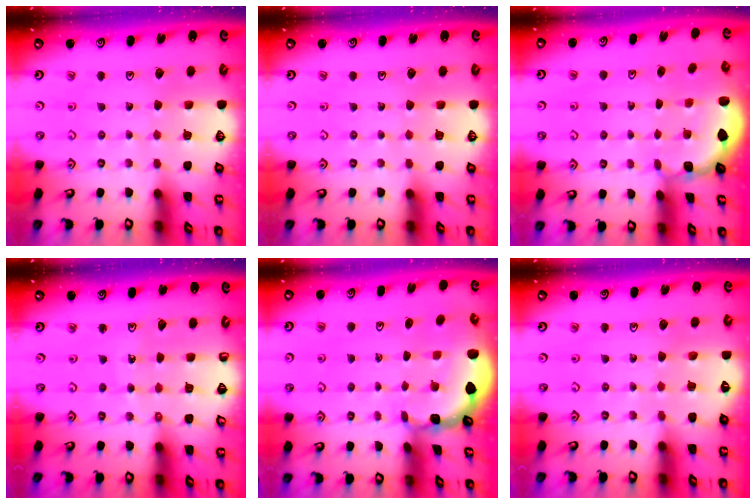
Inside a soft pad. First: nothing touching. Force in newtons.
{"total": 0.0}
{"total": 2.0, "press": 1.8, "slide": 0.7}
{"total": 4.2, "press": 4.2, "slide": 0.4}
{"total": 1.0, "press": 1.0, "slide": 0.2}
{"total": 3.9, "press": 3.8, "slide": 0.5}